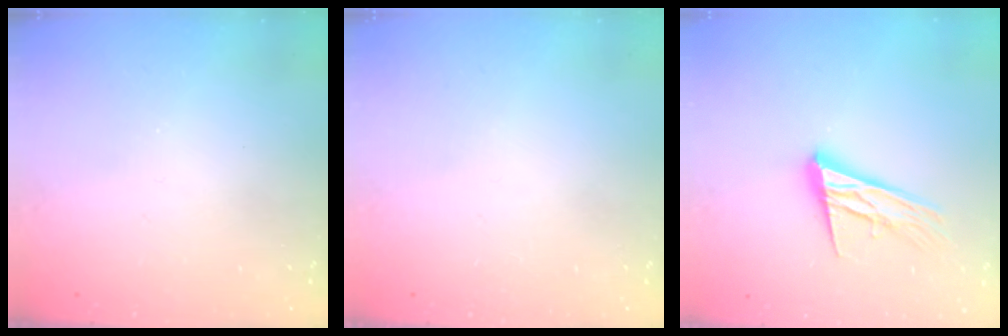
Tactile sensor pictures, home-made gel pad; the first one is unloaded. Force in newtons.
{"total": 0.0}
{"total": 15.6, "press": 15.1, "slide": 3.7}